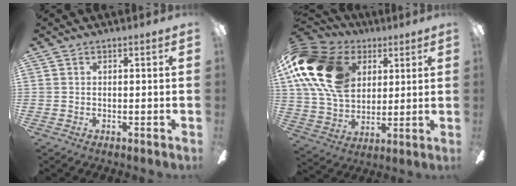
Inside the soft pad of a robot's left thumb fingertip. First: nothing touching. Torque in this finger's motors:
{"motor_torque": [0.25, 1.29, 1.44, -1.33, 0.66]}